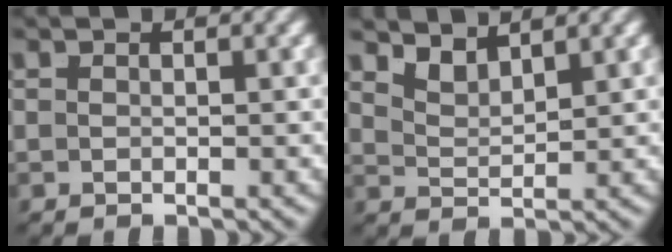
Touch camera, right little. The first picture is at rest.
{"total": 2.4, "force": [2.1, 0.6, 1.1], "torque": [-0.026, -0.011, 0.041]}